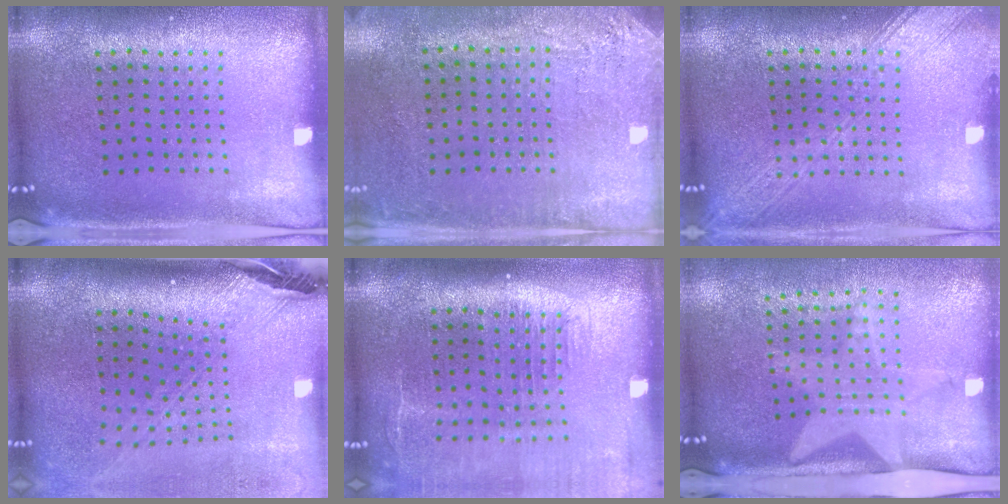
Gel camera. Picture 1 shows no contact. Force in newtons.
{"total": 2.7, "press": 2.3, "slide": 1.4}
{"total": 3.5, "press": 3.5, "slide": 0.4}
{"total": 3.0, "press": 2.1, "slide": 2.2}
{"total": 2.1, "press": 1.7, "slide": 1.1}
{"total": 2.1, "press": 1.5, "slide": 1.4}